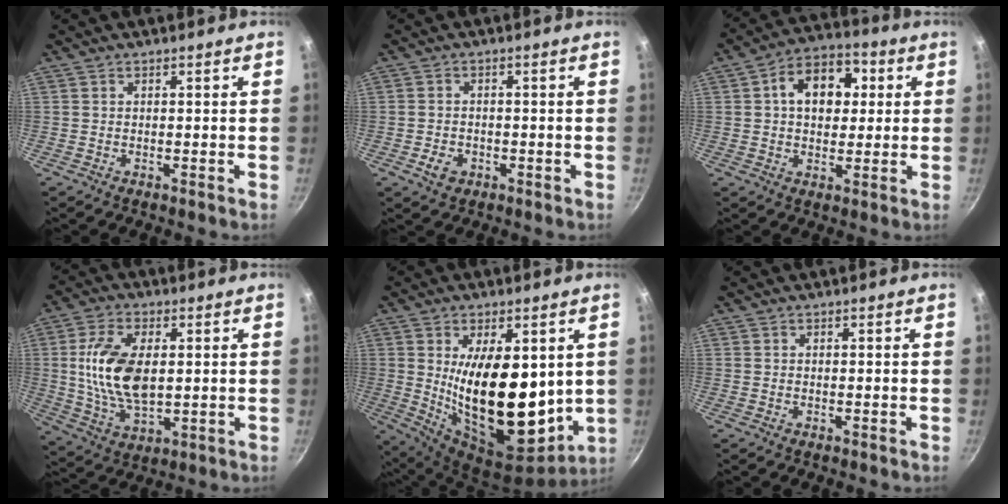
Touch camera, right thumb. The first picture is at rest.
{"total": 3.7, "force": [-1.5, 2.8, 1.9], "torque": [-0.029, 0.012, -0.021]}
{"total": 12.1, "force": [2.4, 8.6, 8.2], "torque": [-0.085, 0.015, 0.025]}
{"total": 13.8, "force": [1.5, 7.6, 11.5], "torque": [-0.208, -0.005, 0.033]}
{"total": 21.9, "force": [2.4, 11.2, 18.7], "torque": [-0.277, -0.052, 0.056]}
{"total": 0.0}